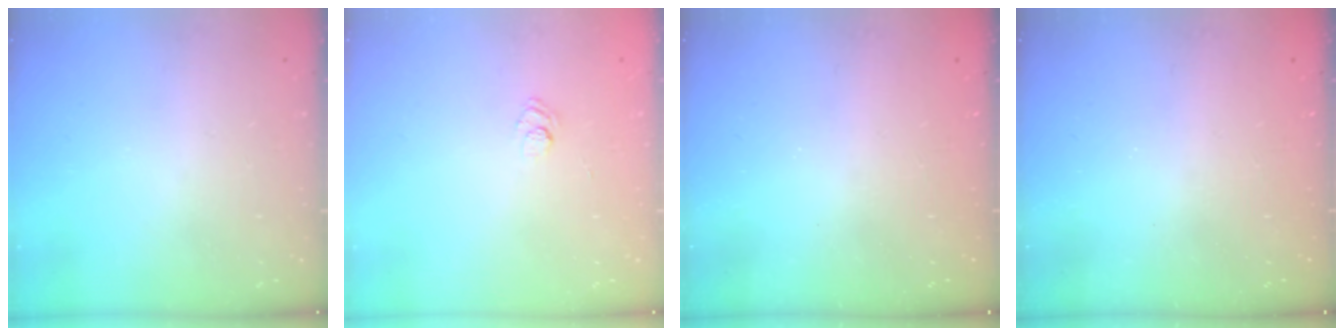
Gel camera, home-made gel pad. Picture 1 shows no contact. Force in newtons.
{"total": 3.3, "press": 3.1, "slide": 1.1}
{"total": 2.5, "press": 2.4, "slide": 0.7}
{"total": 2.5, "press": 2.4, "slide": 0.7}